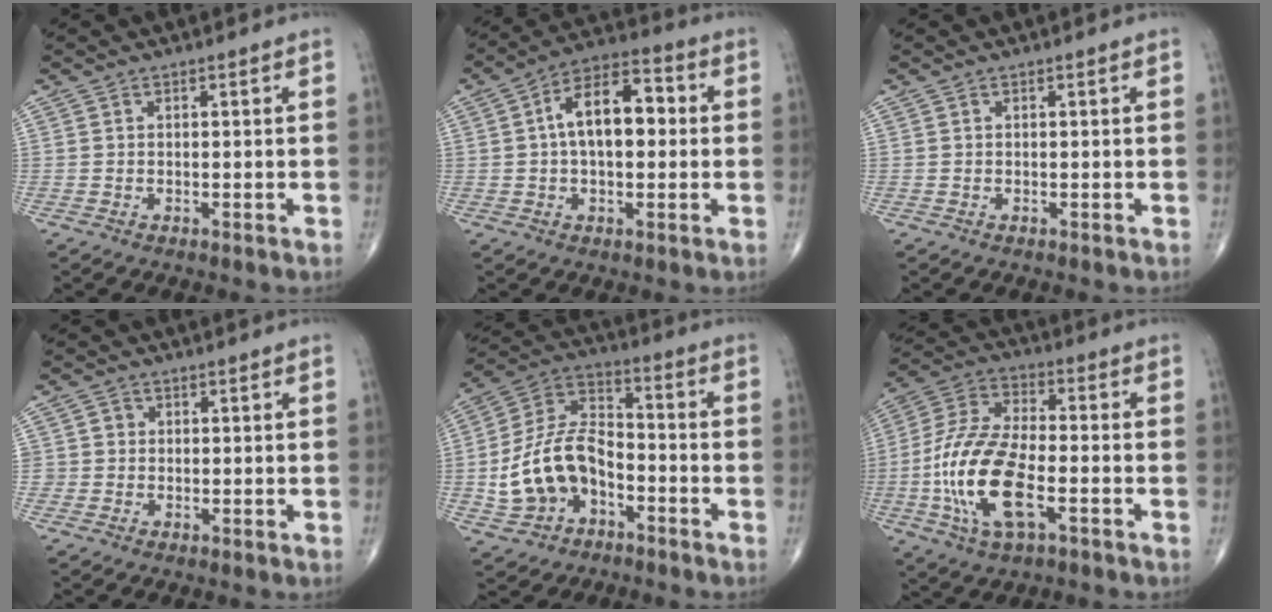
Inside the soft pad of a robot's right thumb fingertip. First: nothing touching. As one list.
[{"total": 12.4, "force": [1.1, 6.8, 10.3], "torque": [-0.157, 0.031, 0.007]}, {"total": 0.0}, {"total": 2.0, "force": [-0.1, 1.9, 0.2], "torque": [0.012, 0.007, -0.005]}, {"total": 15.0, "force": [-4.2, 9.8, 10.5], "torque": [-0.194, 0.045, -0.084]}, {"total": 17.6, "force": [-5.0, 7.7, 15.0], "torque": [-0.317, 0.020, -0.093]}]